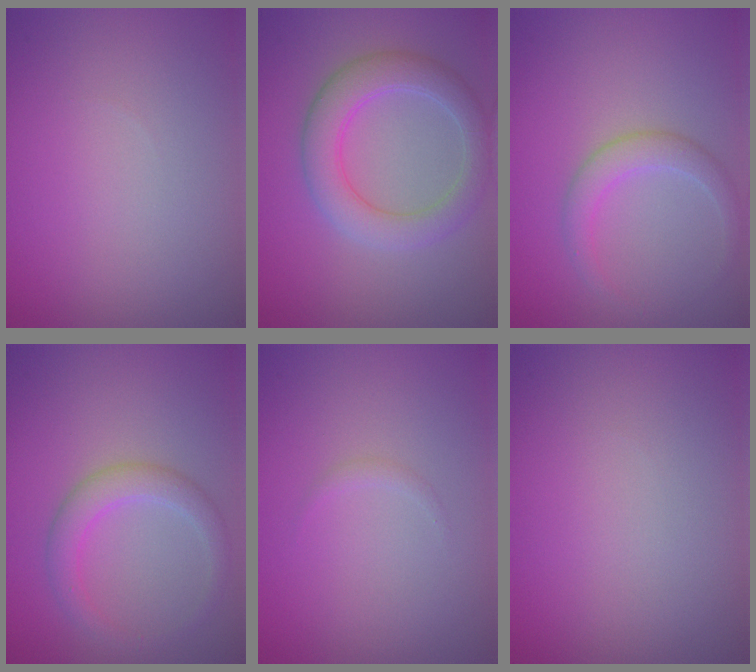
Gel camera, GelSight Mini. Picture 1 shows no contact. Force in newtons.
{"total": 4.7, "press": 4.6, "slide": 0.4}
{"total": 2.4, "press": 2.4, "slide": 0.1}
{"total": 2.8, "press": 2.8, "slide": 0.2}
{"total": 0.5, "press": 0.5, "slide": 0.0}
{"total": 0.0}